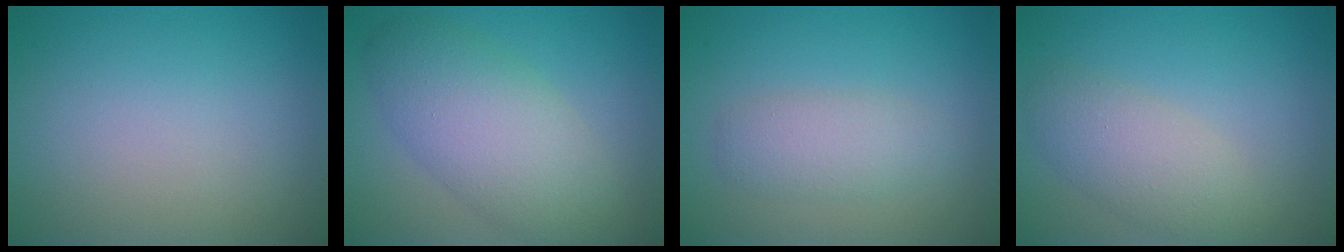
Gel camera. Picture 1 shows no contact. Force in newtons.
{"total": 6.8, "press": 6.8, "slide": 0.5}
{"total": 2.7, "press": 2.7, "slide": 0.1}
{"total": 3.4, "press": 3.4, "slide": 0.0}